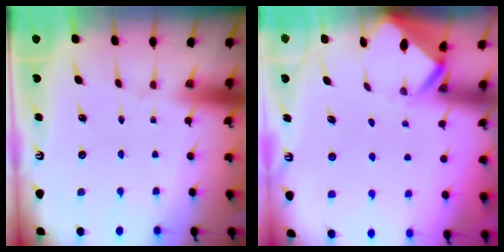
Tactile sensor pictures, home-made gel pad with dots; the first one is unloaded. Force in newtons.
{"total": 2.8, "press": 2.8, "slide": 0.2}